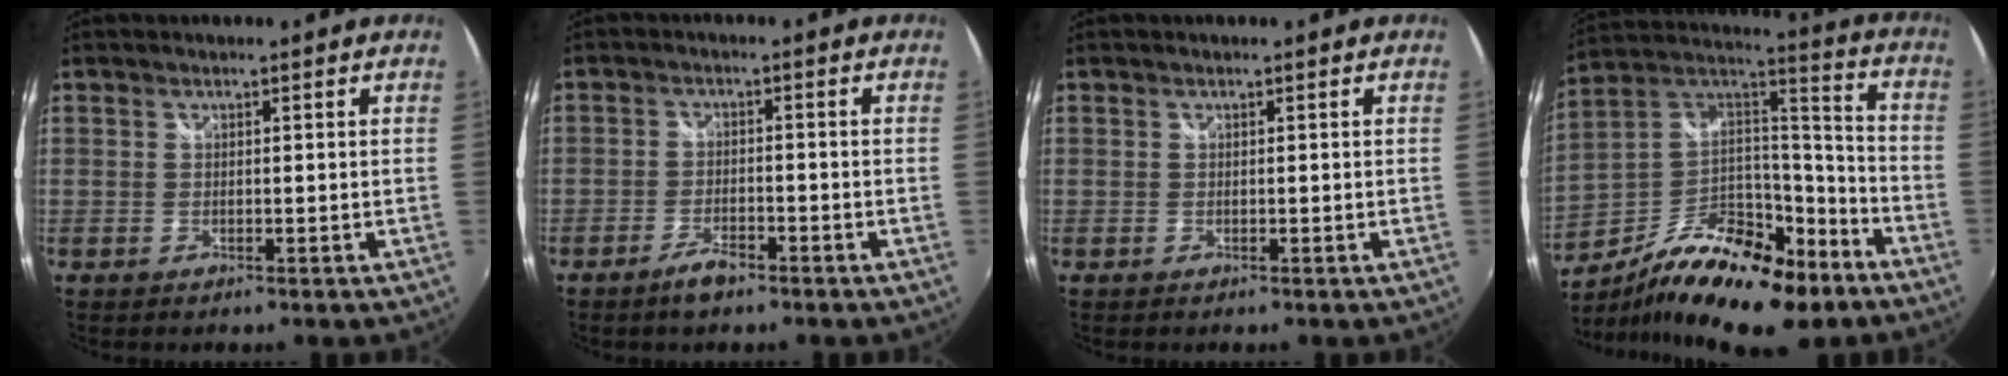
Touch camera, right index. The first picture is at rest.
{"total": 3.7, "force": [-2.9, 1.0, 2.2], "torque": [-0.055, -0.002, -0.053]}
{"total": 0.0}
{"total": 25.6, "force": [-15.8, 11.1, 16.8], "torque": [-0.306, -0.002, -0.251]}